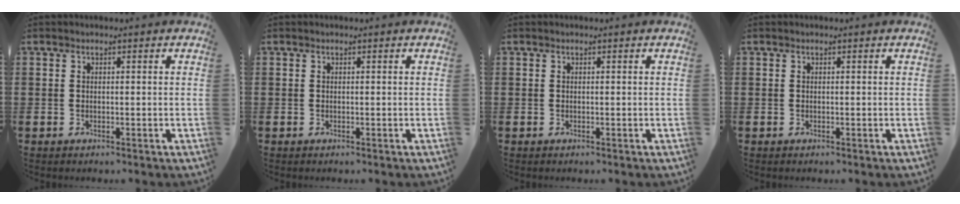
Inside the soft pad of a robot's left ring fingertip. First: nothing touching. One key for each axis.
{"total": 0.0}
{"total": 0.0}
{"total": 0.0}